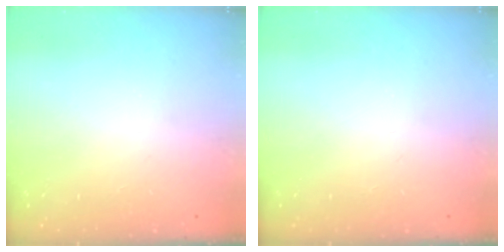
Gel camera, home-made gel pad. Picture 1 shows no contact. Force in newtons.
{"total": 0.0}